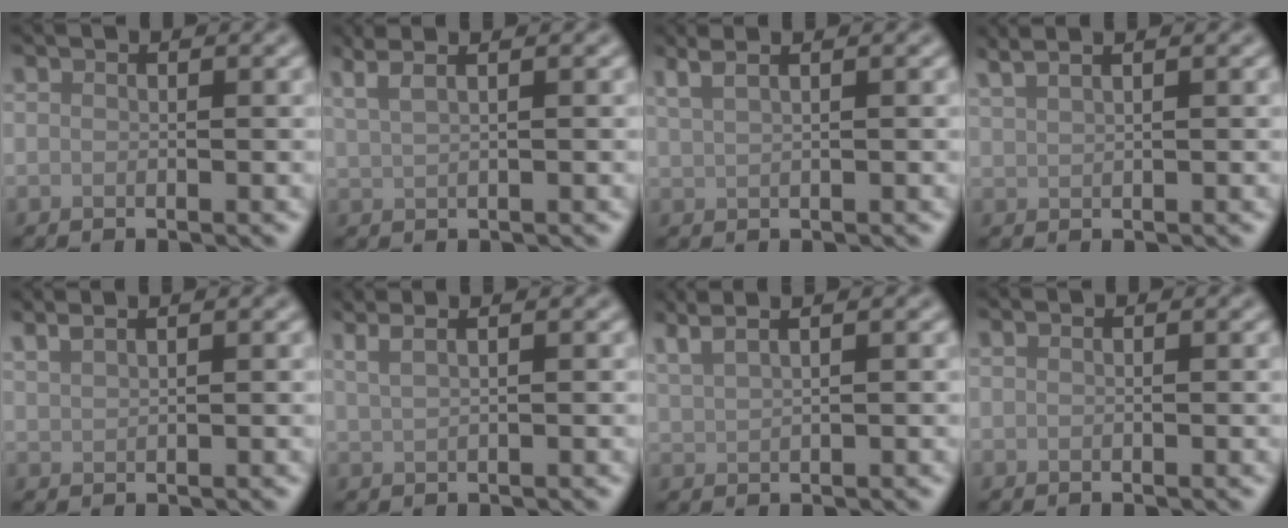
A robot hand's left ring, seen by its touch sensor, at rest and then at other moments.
{"total": 4.3, "force": [2.8, 1.9, 2.7], "torque": [-0.032, 0.026, 0.023]}
{"total": 3.3, "force": [2.3, 1.3, 1.9], "torque": [-0.021, 0.016, 0.014]}
{"total": 3.7, "force": [2.8, 1.3, 2.0], "torque": [-0.019, 0.025, 0.023]}
{"total": 2.2, "force": [1.8, 0.6, 1.1], "torque": [-0.010, 0.008, 0.022]}
{"total": 4.4, "force": [2.8, 2.0, 2.7], "torque": [-0.028, 0.028, 0.018]}
{"total": 4.2, "force": [3.2, 1.5, 2.4], "torque": [-0.035, 0.028, 0.035]}
{"total": 0.0}